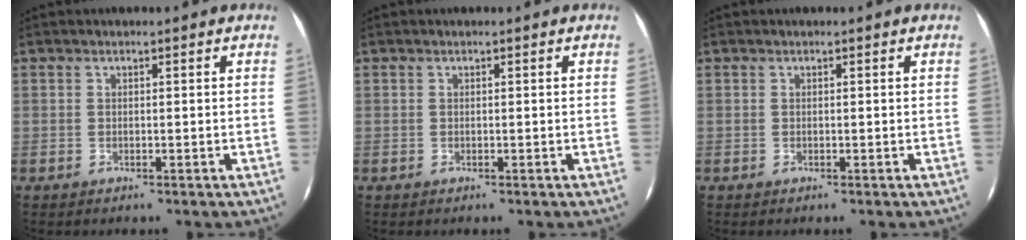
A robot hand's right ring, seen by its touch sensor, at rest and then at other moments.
{"total": 0.0}
{"total": 0.0}